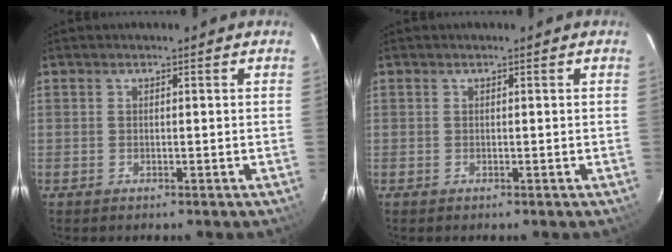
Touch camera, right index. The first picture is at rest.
{"total": 0.0}